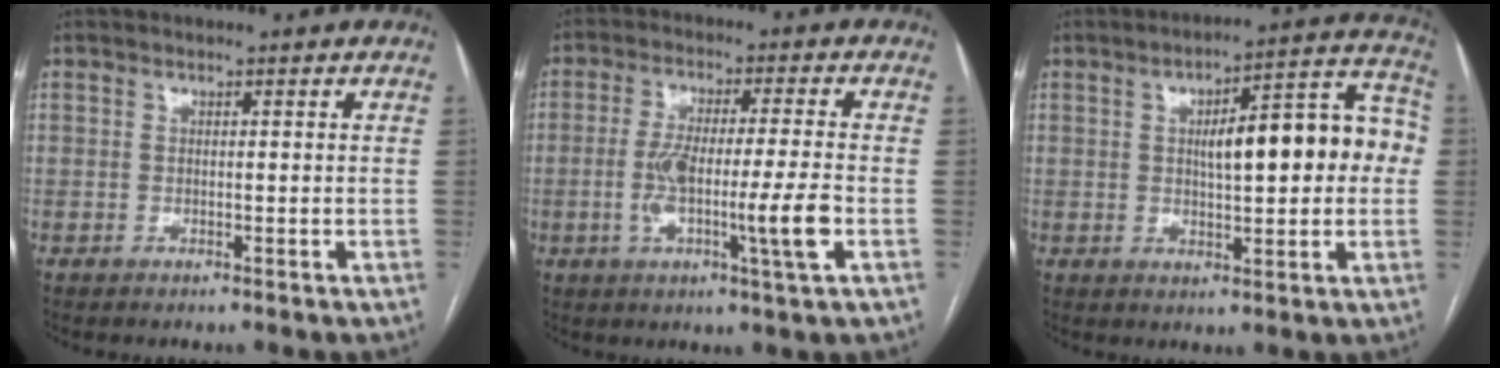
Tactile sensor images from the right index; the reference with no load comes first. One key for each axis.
{"total": 10.7, "fx": -2.5, "fy": 0.1, "fz": 10.4, "tx": -0.190, "ty": -0.005, "tz": -0.047}
{"total": 14.5, "fx": 1.2, "fy": 4.1, "fz": 13.8, "tx": -0.180, "ty": 0.047, "tz": 0.022}